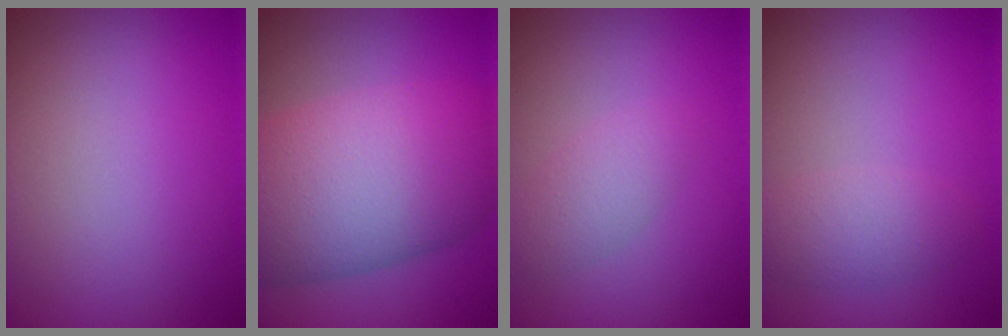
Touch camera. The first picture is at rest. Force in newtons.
{"total": 12.4, "press": 12.4, "slide": 0.4}
{"total": 2.1, "press": 2.1, "slide": 0.1}
{"total": 2.4, "press": 2.4, "slide": 0.1}